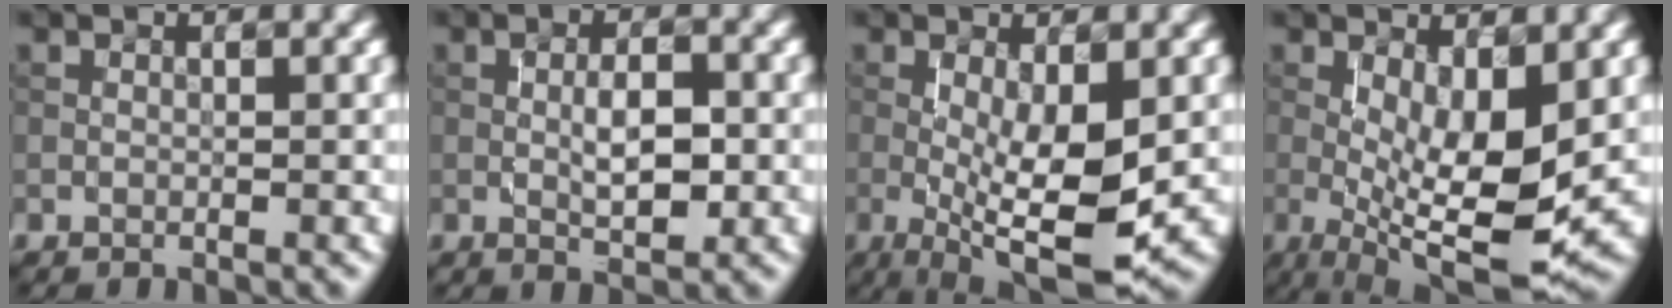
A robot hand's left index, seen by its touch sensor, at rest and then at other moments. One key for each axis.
{"total": 3.6, "fx": -0.1, "fy": 1.3, "fz": 3.3, "tx": -0.058, "ty": 0.000, "tz": 0.001}
{"total": 8.5, "fx": -1.2, "fy": 2.2, "fz": 8.1, "tx": -0.145, "ty": -0.018, "tz": -0.016}
{"total": 9.2, "fx": -0.5, "fy": 2.8, "fz": 8.7, "tx": -0.151, "ty": -0.017, "tz": -0.007}